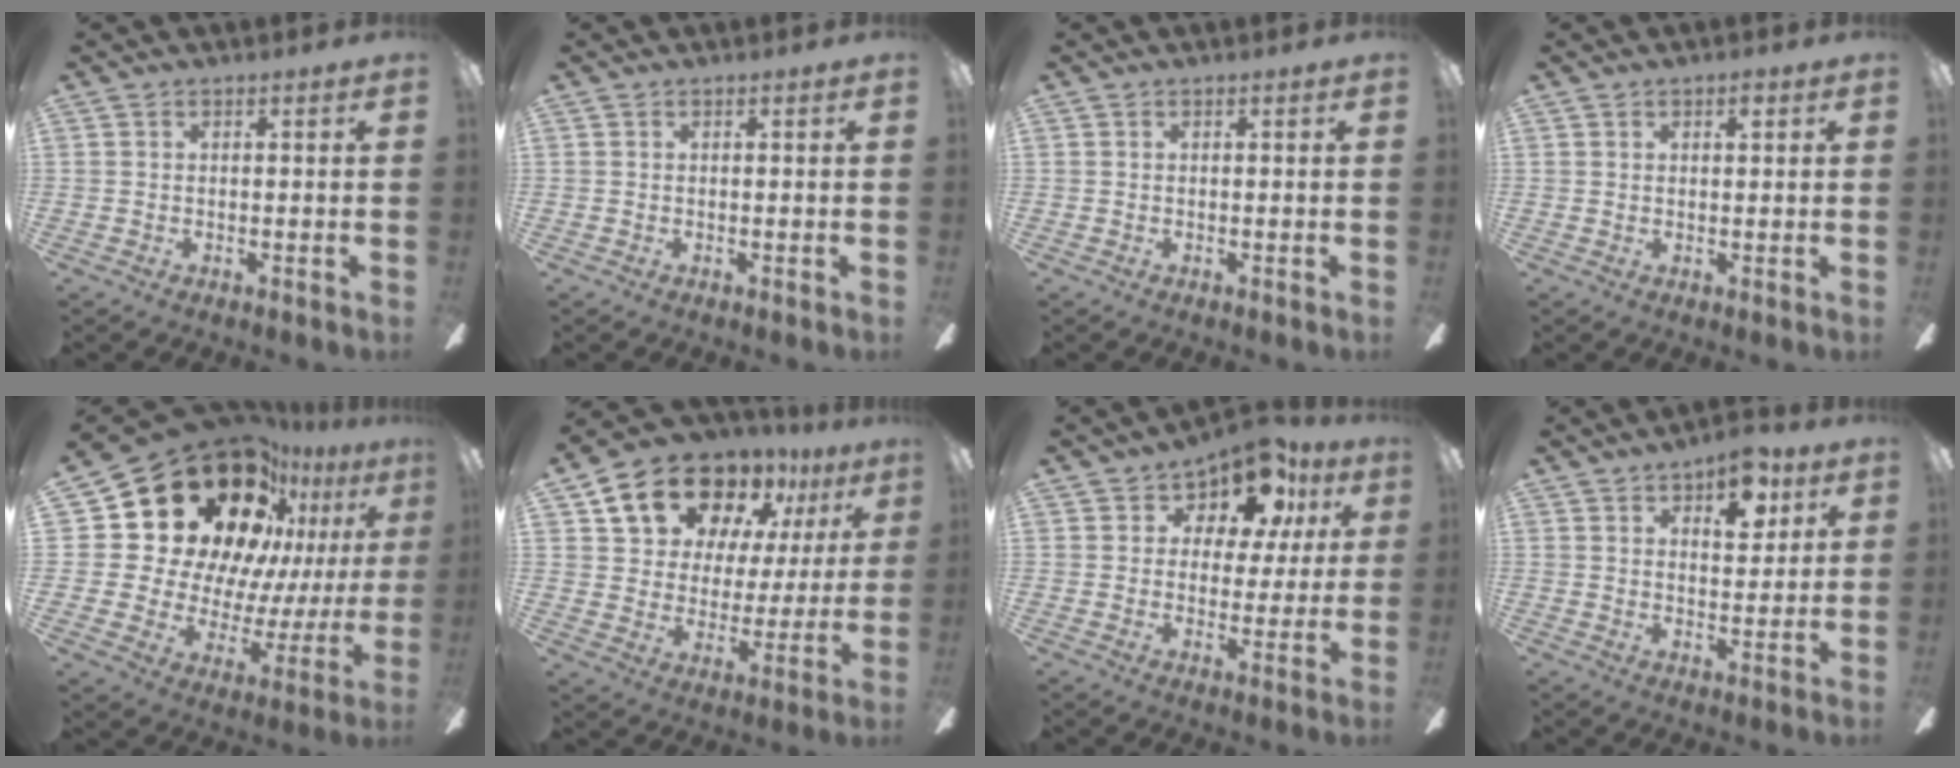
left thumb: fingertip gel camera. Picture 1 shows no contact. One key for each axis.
{"total": 0.0}
{"total": 0.0}
{"total": 1.8, "fx": 0.9, "fy": 1.1, "fz": 1.2, "tx": -0.009, "ty": -0.001, "tz": 0.012}
{"total": 30.7, "fx": 16.9, "fy": 19.0, "fz": 17.2, "tx": -0.294, "ty": -0.127, "tz": 0.345}
{"total": 18.1, "fx": 12.4, "fy": 11.0, "fz": 7.4, "tx": -0.135, "ty": -0.072, "tz": 0.225}
{"total": 10.7, "fx": 7.4, "fy": 6.0, "fz": 4.8, "tx": -0.081, "ty": -0.043, "tz": 0.133}
{"total": 9.0, "fx": 4.8, "fy": 5.0, "fz": 5.8, "tx": -0.065, "ty": -0.013, "tz": 0.078}